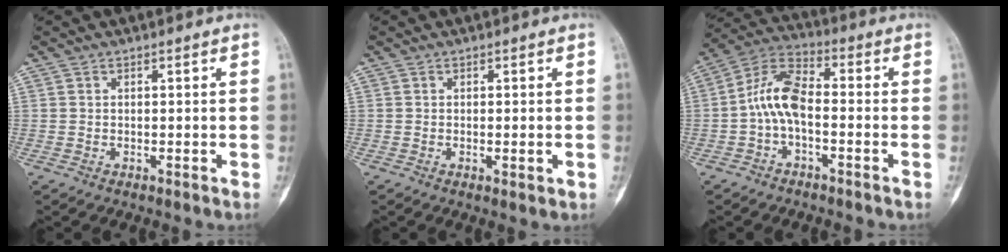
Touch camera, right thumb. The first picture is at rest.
{"total": 1.8, "force": [-0.3, 0.7, 1.7], "torque": [-0.024, -0.005, -0.001]}
{"total": 9.3, "force": [-1.5, 4.7, 7.8], "torque": [-0.150, 0.038, -0.041]}